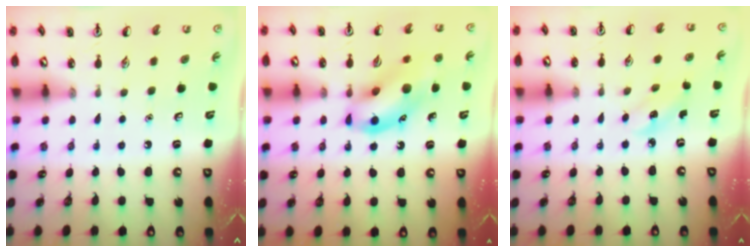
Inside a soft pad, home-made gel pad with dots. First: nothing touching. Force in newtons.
{"total": 13.5, "press": 13.3, "slide": 1.8}
{"total": 2.7, "press": 2.6, "slide": 0.9}